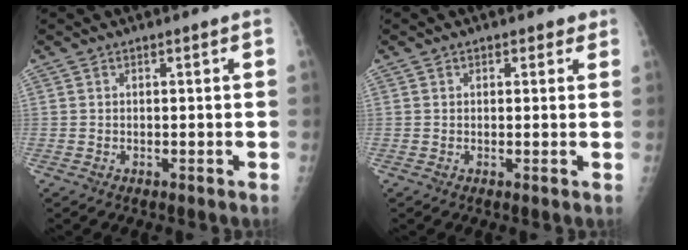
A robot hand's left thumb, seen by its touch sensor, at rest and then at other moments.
{"total": 1.8, "force": [1.0, 1.4, 0.5], "torque": [0.016, -0.003, 0.006]}